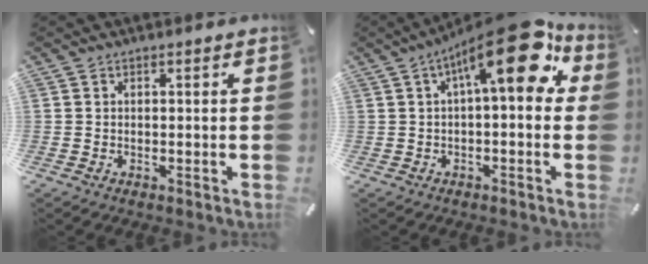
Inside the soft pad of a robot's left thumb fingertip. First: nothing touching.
{"total": 17.4, "force": [7.3, 6.7, 14.3], "torque": [-0.203, -0.042, 0.112]}